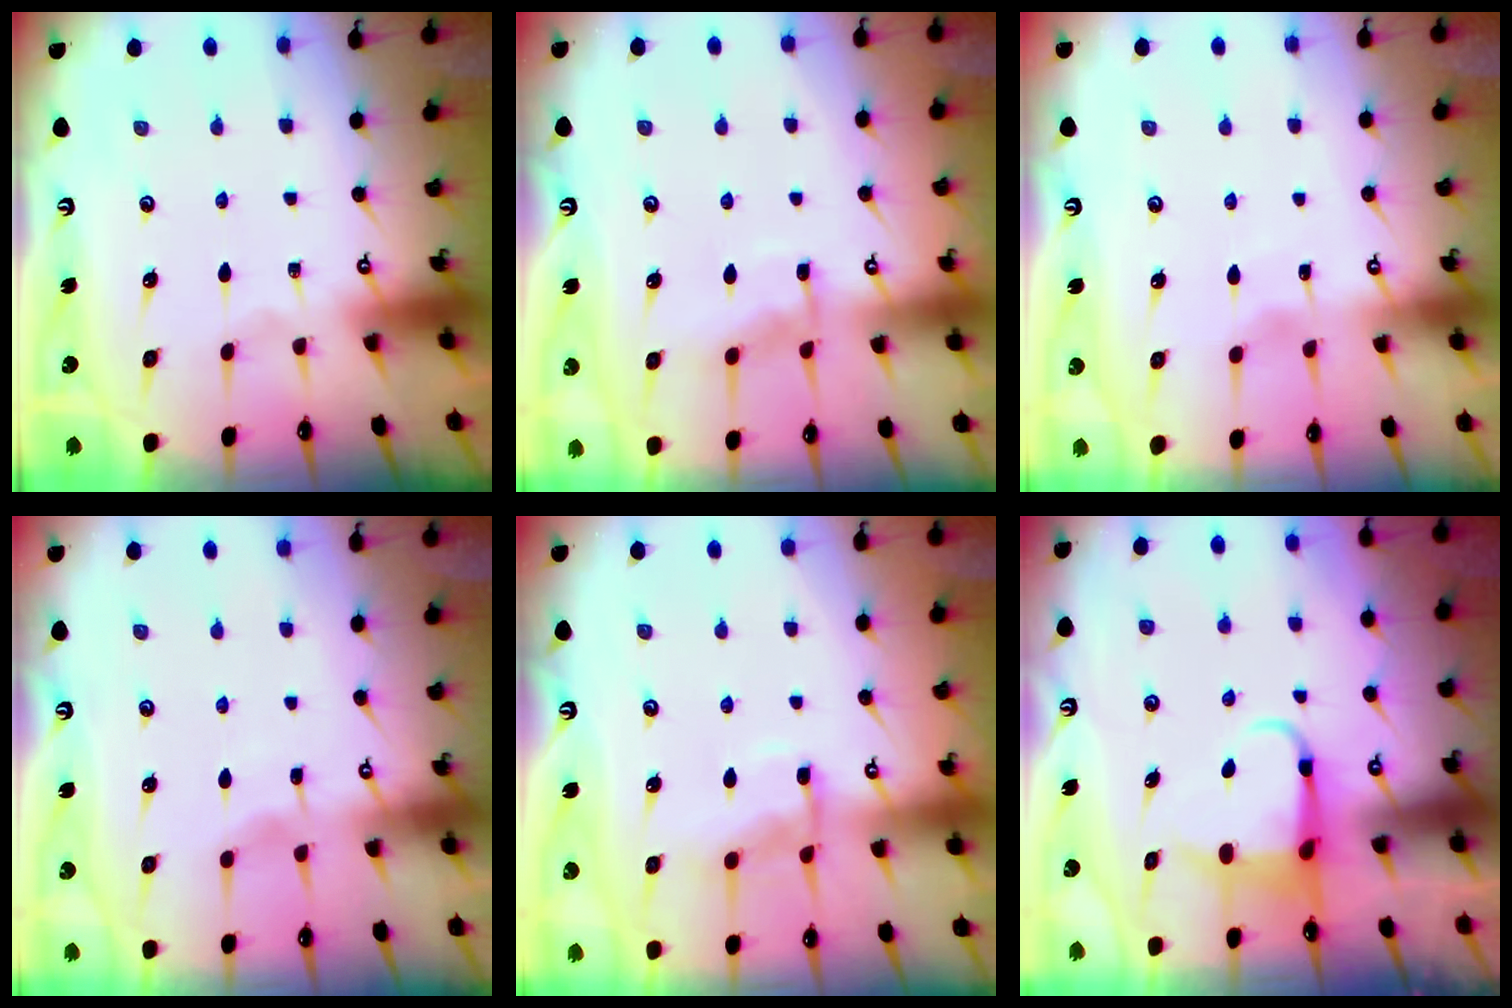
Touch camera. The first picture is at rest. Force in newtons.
{"total": 6.8, "press": 6.8, "slide": 0.6}
{"total": 1.7, "press": 1.7, "slide": 0.3}
{"total": 2.6, "press": 2.6, "slide": 0.3}
{"total": 9.9, "press": 9.9, "slide": 1.0}
{"total": 4.7, "press": 4.7, "slide": 0.2}